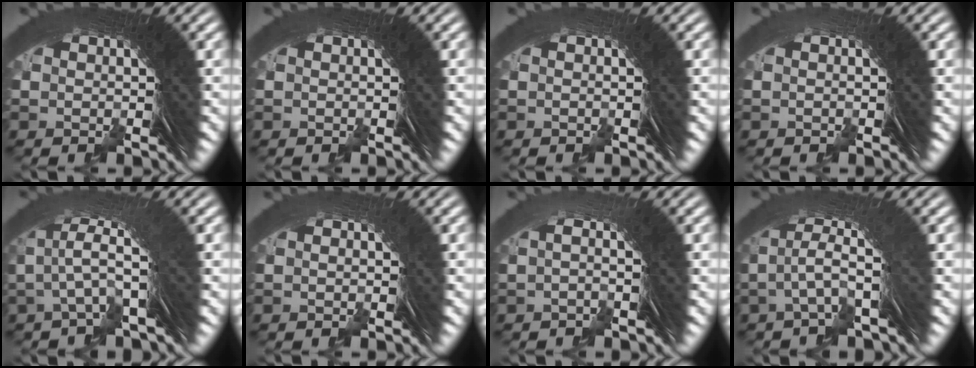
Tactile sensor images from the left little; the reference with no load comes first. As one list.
[{"total": 0.0}, {"total": 0.8, "force": [-0.5, -0.6, -0.2], "torque": [0.006, 0.005, -0.008]}, {"total": 1.1, "force": [-0.6, -0.9, -0.4], "torque": [0.010, 0.007, -0.011]}, {"total": 2.6, "force": [-0.2, -0.2, 2.6], "torque": [-0.044, 0.005, 0.002]}, {"total": 0.8, "force": [-0.6, -0.3, -0.4], "torque": [0.011, 0.007, -0.011]}, {"total": 1.2, "force": [-0.3, -1.0, 0.5], "torque": [-0.011, 0.008, -0.002]}, {"total": 2.1, "force": [-0.3, -0.3, 2.1], "torque": [-0.039, -0.002, 0.004]}]